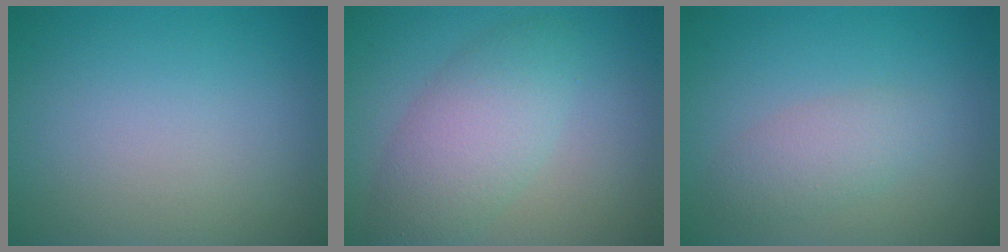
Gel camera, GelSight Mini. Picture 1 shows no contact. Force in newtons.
{"total": 4.9, "press": 4.9, "slide": 0.1}
{"total": 2.4, "press": 2.4, "slide": 0.0}